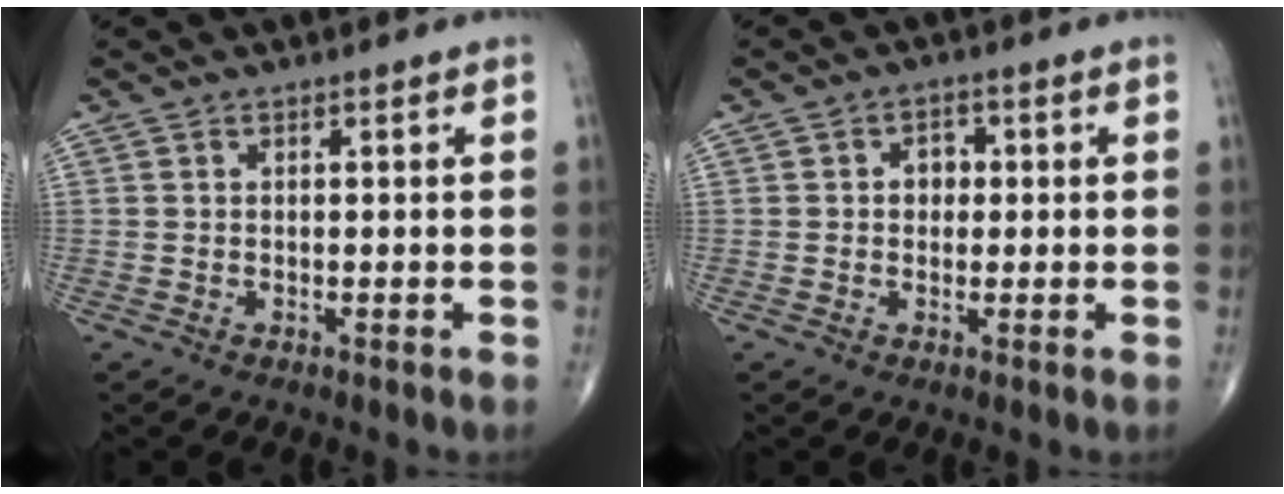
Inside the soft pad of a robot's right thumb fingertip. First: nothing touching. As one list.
[{"total": 2.9, "force": [0.2, 2.4, 1.7], "torque": [-0.005, 0.008, -0.002]}]